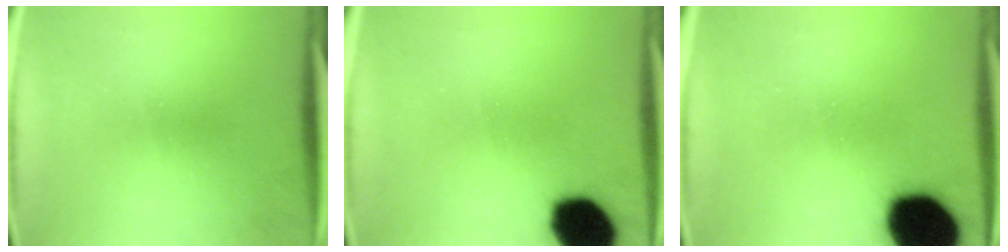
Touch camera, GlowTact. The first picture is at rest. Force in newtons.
{"total": 13.2}
{"total": 19.0}